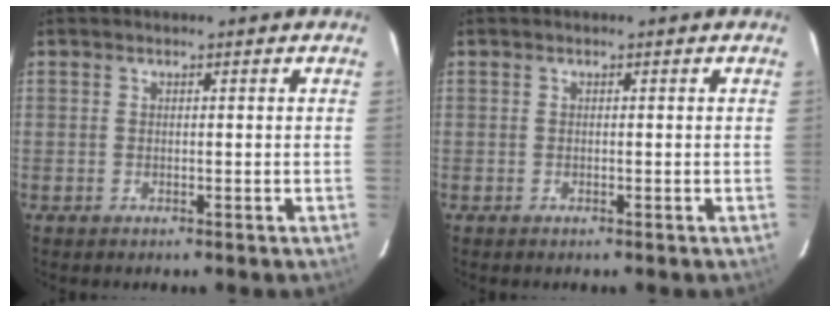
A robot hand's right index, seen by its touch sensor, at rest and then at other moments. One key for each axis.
{"total": 0.0}